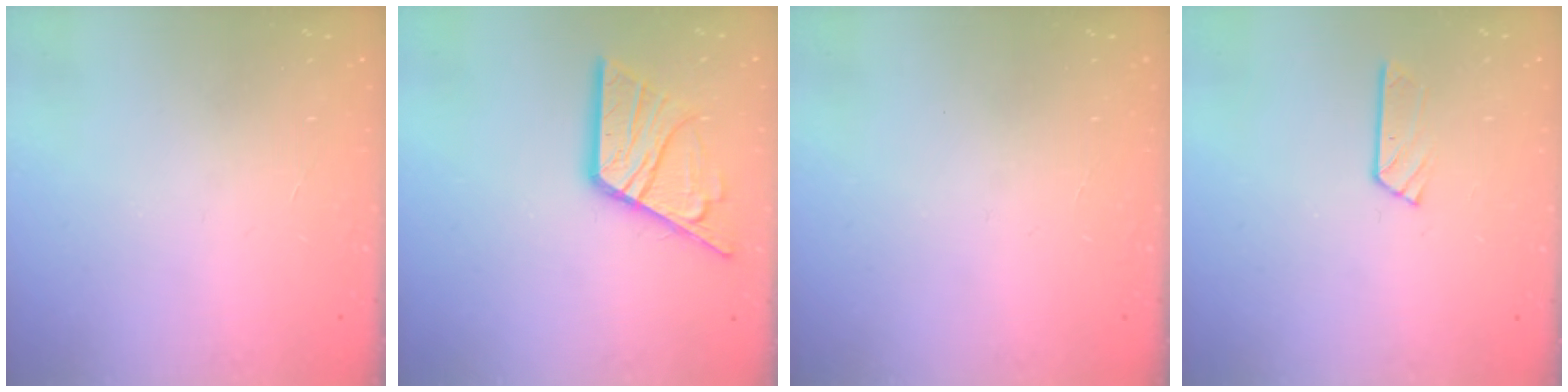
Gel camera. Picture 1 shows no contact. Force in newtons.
{"total": 13.2, "press": 13.1, "slide": 1.4}
{"total": 0.0}
{"total": 3.3, "press": 3.3, "slide": 0.3}